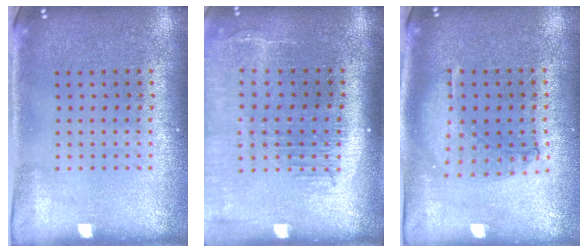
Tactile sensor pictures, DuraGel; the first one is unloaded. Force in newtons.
{"total": 2.2, "press": 1.8, "slide": 1.3}
{"total": 0.9, "press": 0.9, "slide": 0.3}